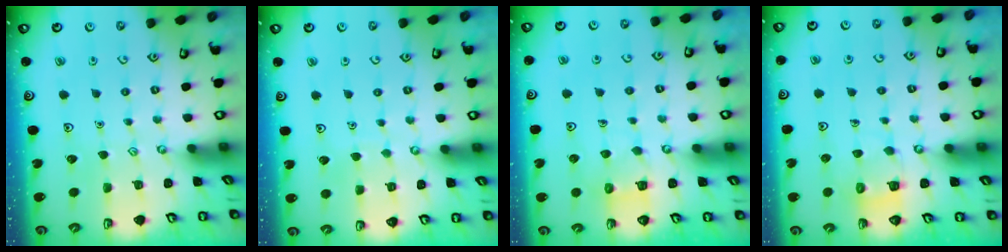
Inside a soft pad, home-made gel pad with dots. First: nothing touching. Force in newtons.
{"total": 1.7, "press": 1.7, "slide": 0.1}
{"total": 5.2, "press": 5.2, "slide": 0.5}
{"total": 6.3, "press": 6.3, "slide": 0.5}